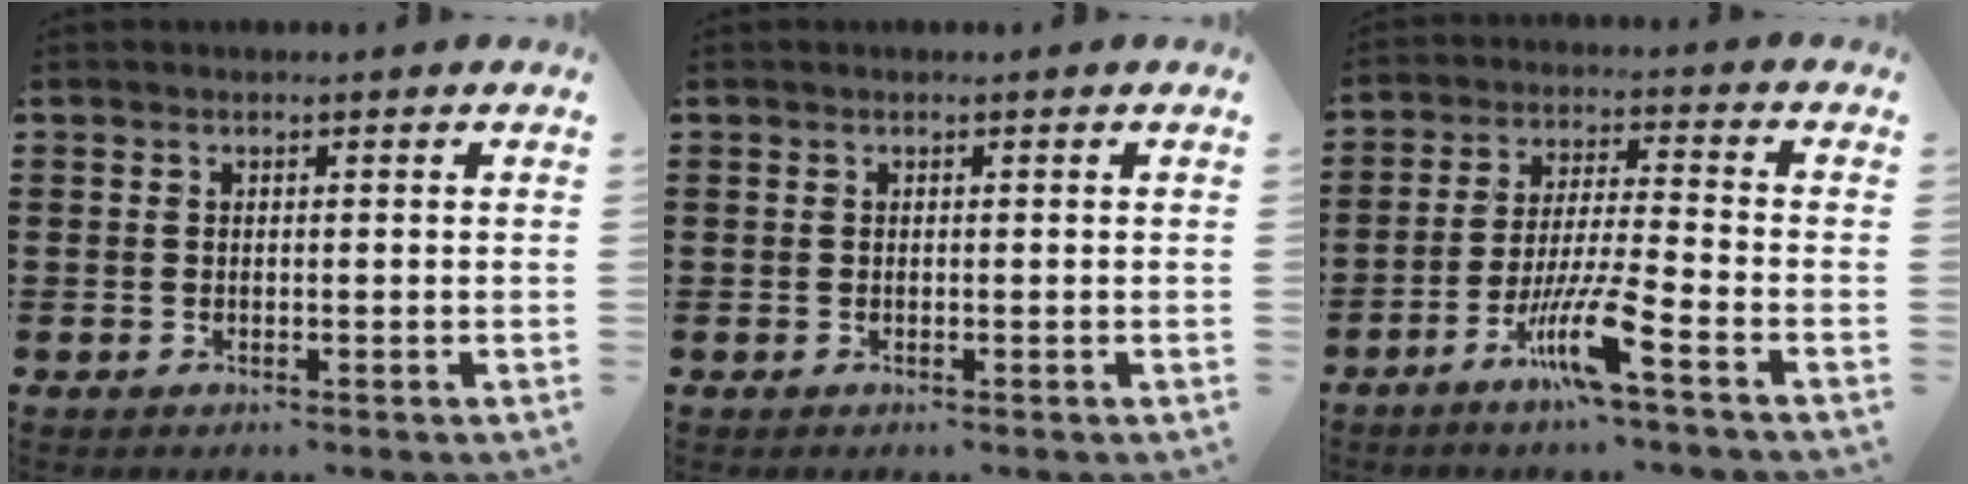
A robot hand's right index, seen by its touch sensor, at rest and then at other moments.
{"total": 0.0}
{"total": 8.9, "force": [-5.4, 0.3, 7.1], "torque": [-0.147, -0.007, -0.104]}